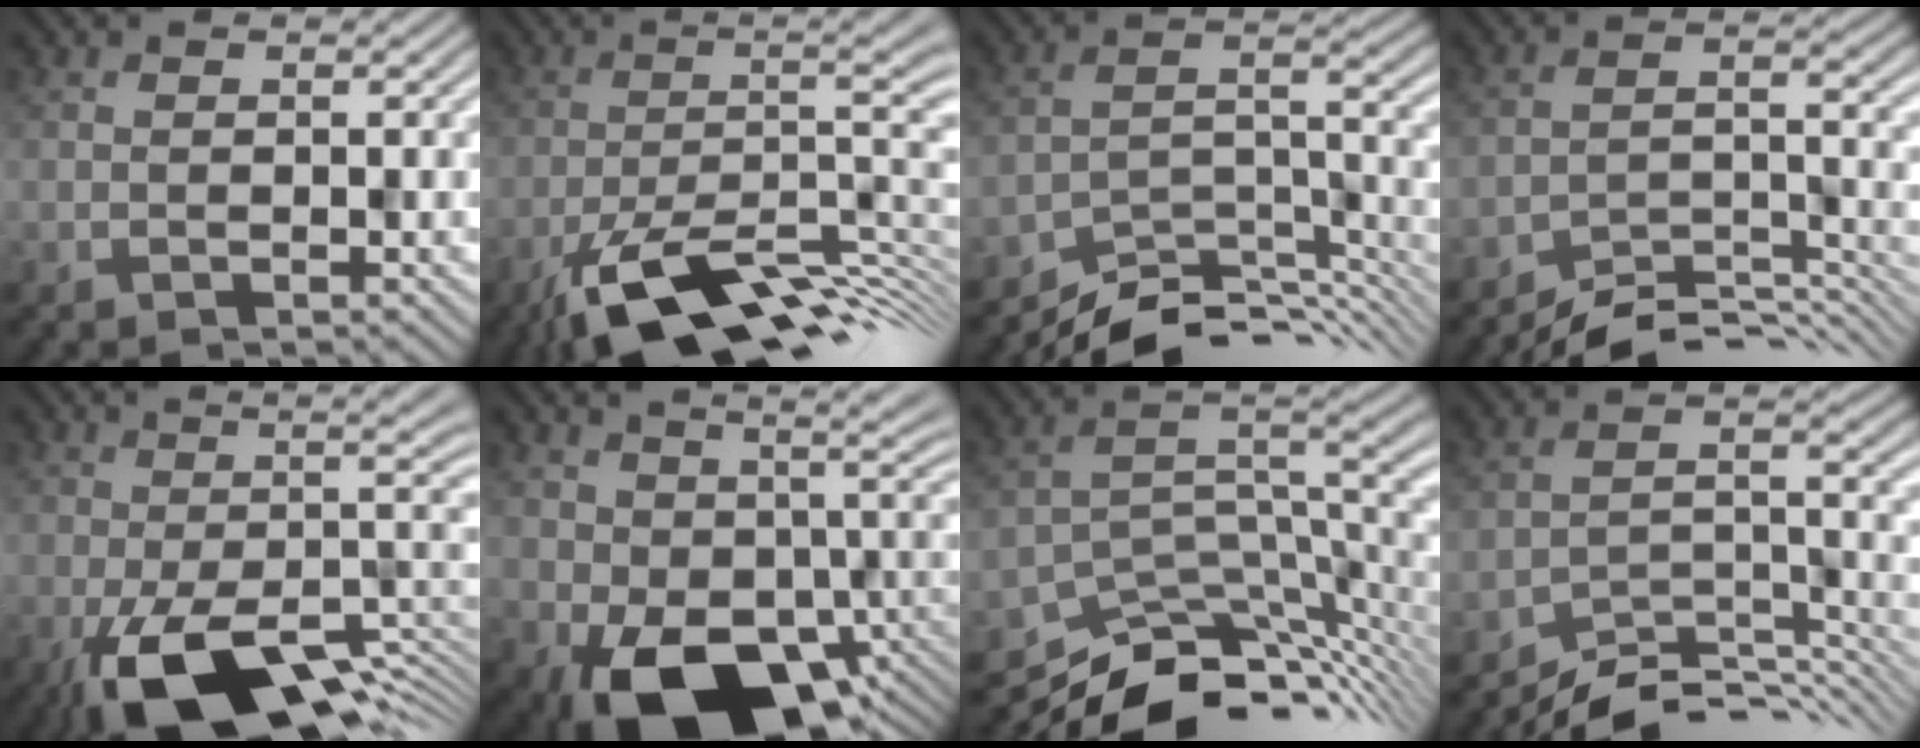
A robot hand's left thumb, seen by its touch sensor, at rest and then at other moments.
{"total": 14.8, "force": [-7.7, 3.9, 12.1], "torque": [-0.201, -0.010, -0.131]}
{"total": 9.2, "force": [-7.6, 2.5, 4.5], "torque": [-0.073, -0.010, -0.135]}
{"total": 7.8, "force": [-6.8, 1.7, 3.3], "torque": [-0.055, 0.001, -0.116]}
{"total": 15.3, "force": [-5.0, 5.3, 13.4], "torque": [-0.210, -0.015, -0.075]}
{"total": 16.6, "force": [0.2, 10.2, 13.1], "torque": [-0.209, -0.056, 0.056]}
{"total": 11.3, "force": [-9.0, 3.3, 6.1], "torque": [-0.102, -0.002, -0.153]}
{"total": 8.5, "force": [-7.2, 2.1, 3.9], "torque": [-0.061, -0.003, -0.128]}